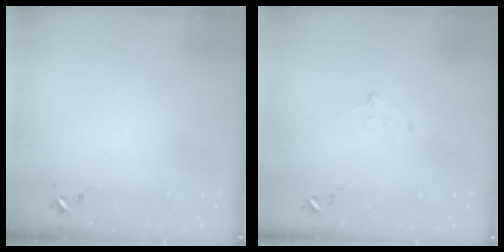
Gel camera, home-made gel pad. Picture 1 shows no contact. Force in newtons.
{"total": 5.5, "press": 5.5, "slide": 0.7}